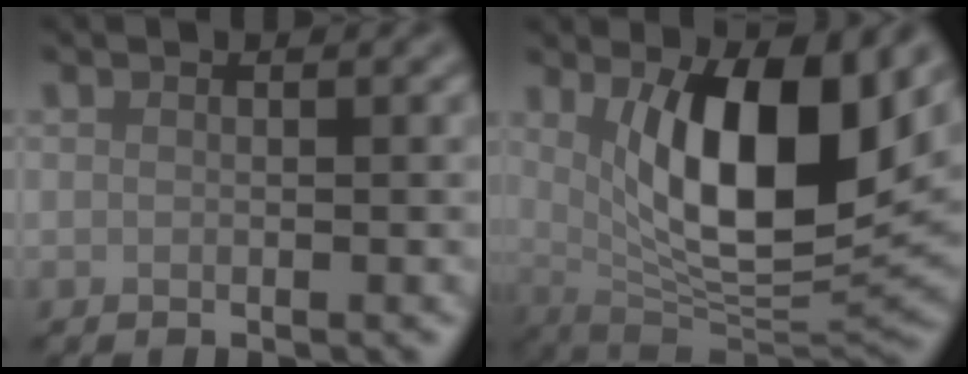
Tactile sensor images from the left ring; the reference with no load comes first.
{"total": 11.4, "force": [3.0, 4.2, 10.1], "torque": [-0.156, -0.017, 0.056]}